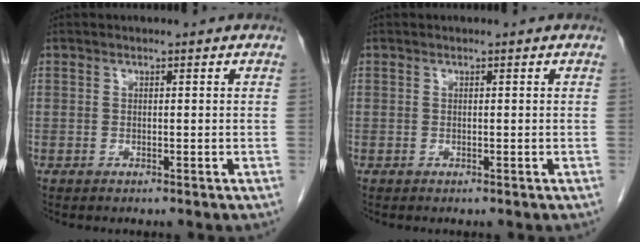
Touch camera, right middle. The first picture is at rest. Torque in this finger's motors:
{"motor_torque": [-0.10, -0.03, -0.11, -0.01]}